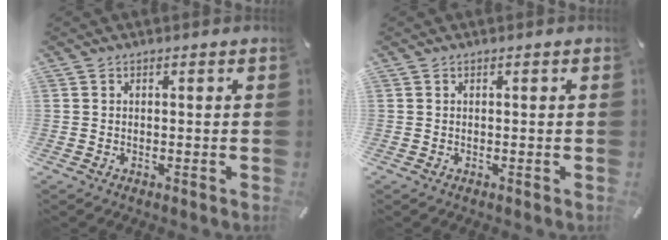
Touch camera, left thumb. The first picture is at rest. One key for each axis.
{"total": 0.0}